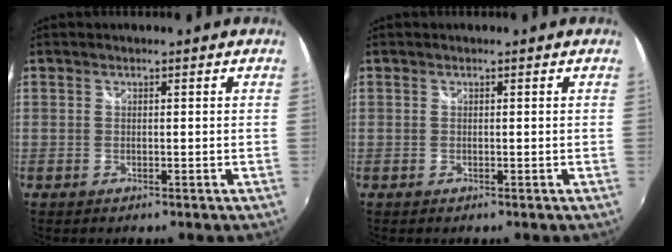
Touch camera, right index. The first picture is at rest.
{"total": 0.0}